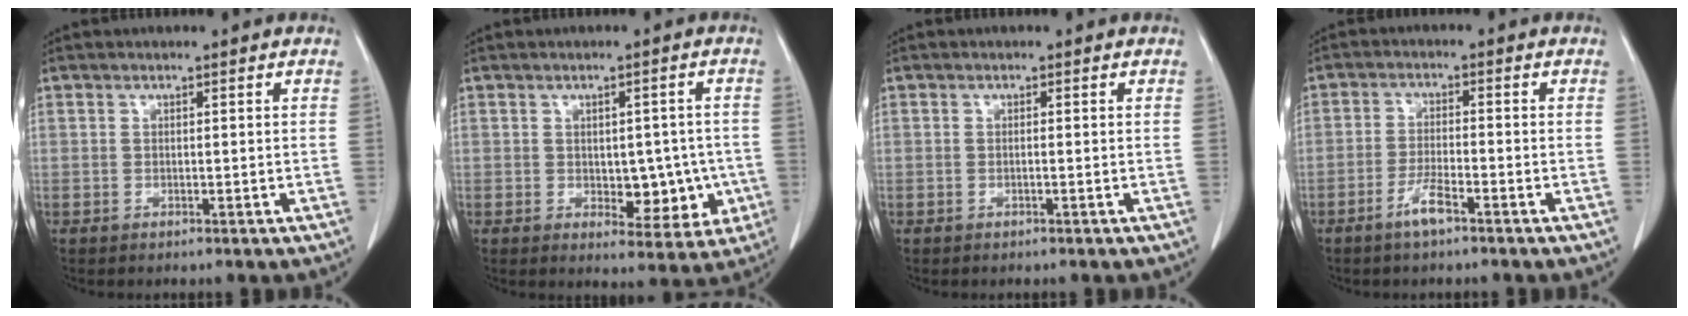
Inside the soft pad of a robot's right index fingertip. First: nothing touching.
{"total": 7.6, "force": [-1.0, 4.3, 6.2], "torque": [-0.059, 0.008, -0.002]}
{"total": 0.0}
{"total": 3.9, "force": [-2.6, 0.4, 2.9], "torque": [-0.061, -0.002, -0.051]}